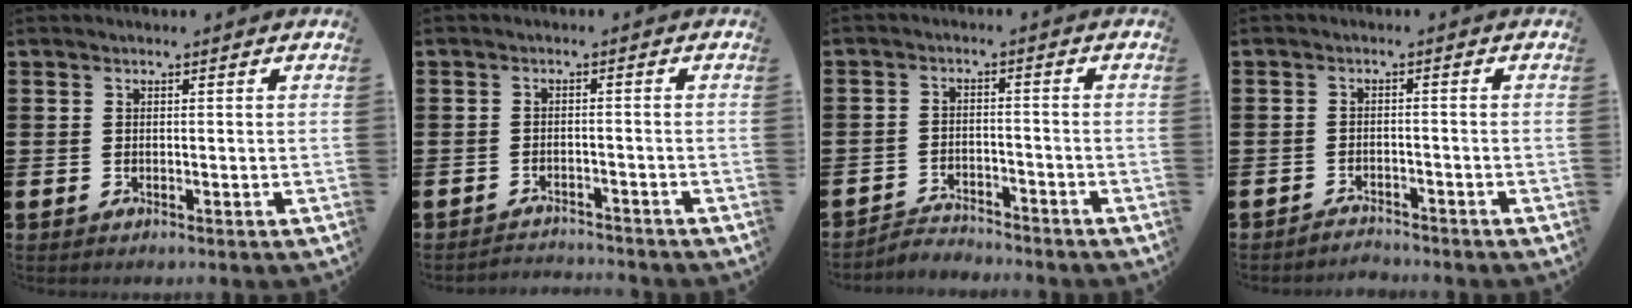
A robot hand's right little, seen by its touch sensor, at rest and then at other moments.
{"total": 1.8, "force": [-1.8, -0.1, -0.2], "torque": [-0.002, 0.003, -0.040]}
{"total": 2.8, "force": [-2.7, 0.3, -0.2], "torque": [-0.005, 0.003, -0.061]}
{"total": 2.0, "force": [-1.9, 0.0, -0.2], "torque": [-0.003, 0.005, -0.044]}